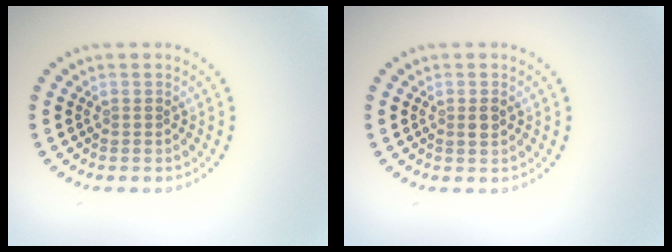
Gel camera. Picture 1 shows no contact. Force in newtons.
{"total": 1.1, "press": 1.1, "slide": 0.3}